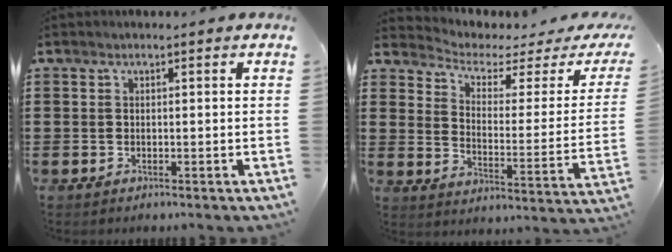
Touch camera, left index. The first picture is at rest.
{"total": 2.5, "force": [1.8, 1.0, 1.4], "torque": [-0.047, -0.019, 0.020]}